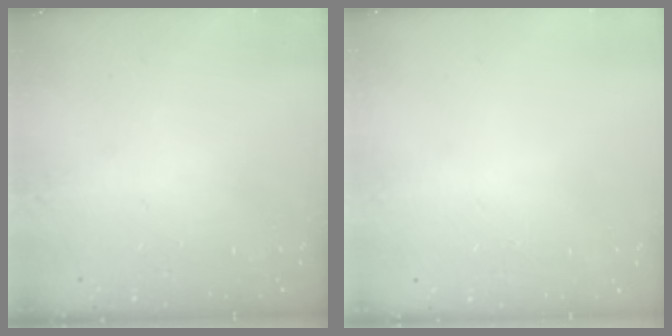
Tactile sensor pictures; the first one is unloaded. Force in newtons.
{"total": 0.0}